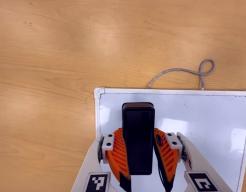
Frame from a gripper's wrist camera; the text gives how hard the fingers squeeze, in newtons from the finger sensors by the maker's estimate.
{"total": 8.0, "left": 6.1, "right": 9.8}